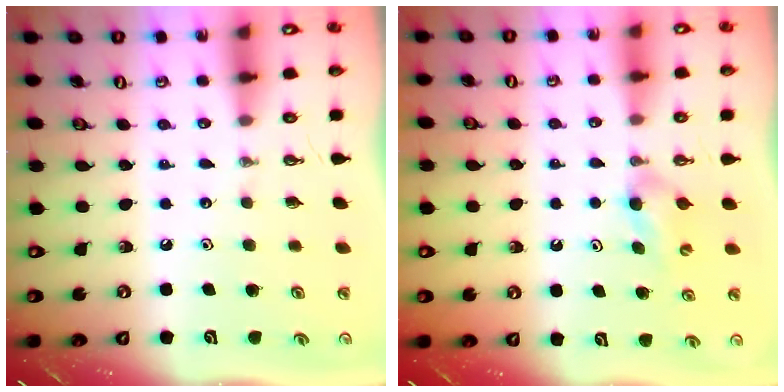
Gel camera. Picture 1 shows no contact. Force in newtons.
{"total": 4.1, "press": 3.9, "slide": 1.2}